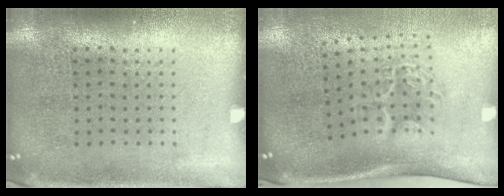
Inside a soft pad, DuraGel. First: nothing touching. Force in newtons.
{"total": 2.0, "press": 1.3, "slide": 1.5}